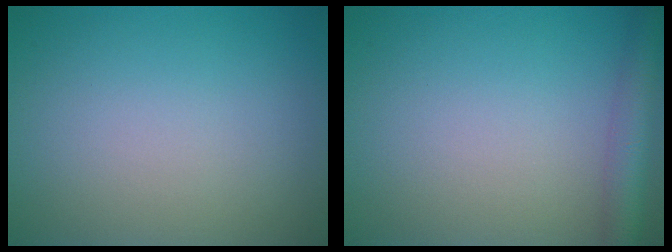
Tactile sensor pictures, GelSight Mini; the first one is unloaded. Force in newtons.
{"total": 3.7, "press": 3.7, "slide": 0.2}